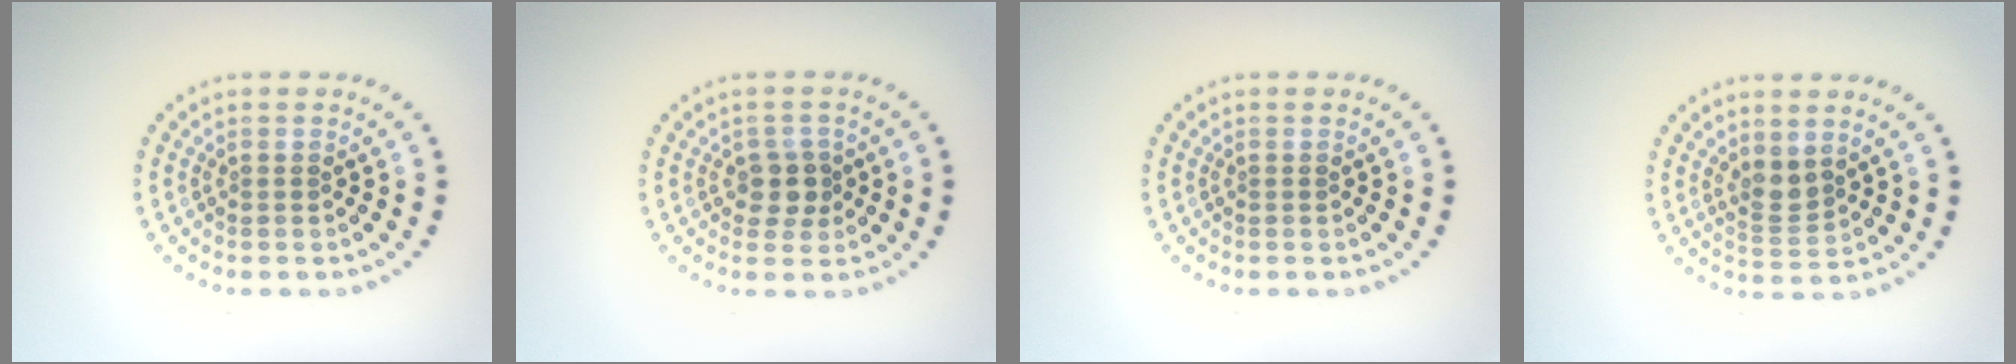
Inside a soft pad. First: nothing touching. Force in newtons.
{"total": 2.2, "press": 2.0, "slide": 1.0}
{"total": 0.0}
{"total": 2.2, "press": 1.8, "slide": 1.2}